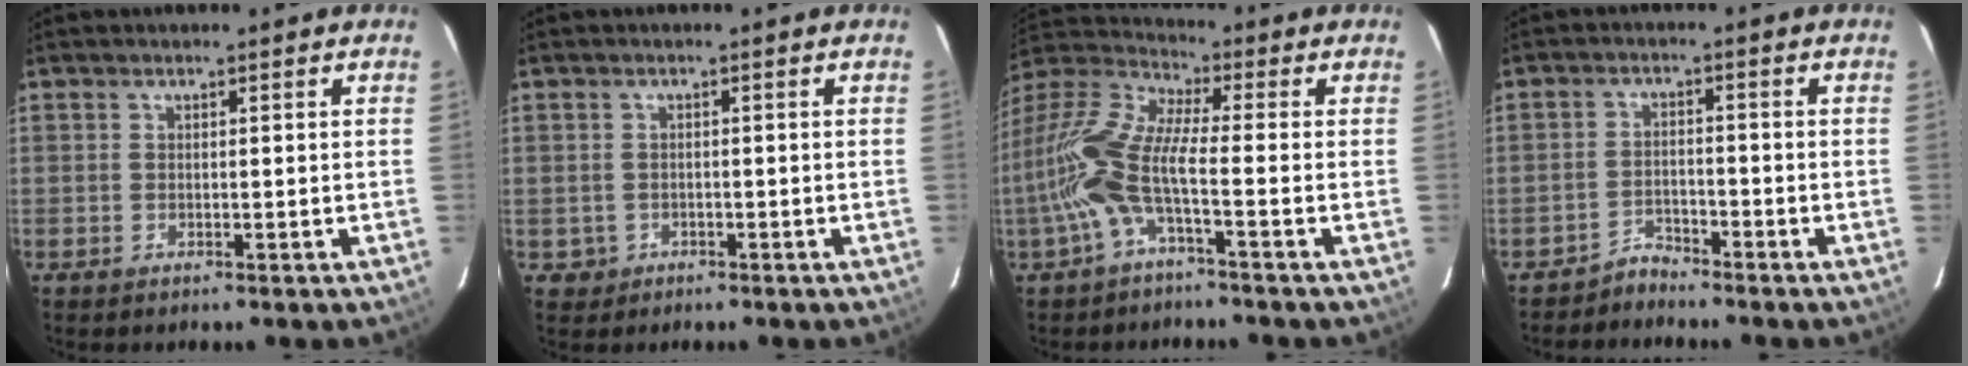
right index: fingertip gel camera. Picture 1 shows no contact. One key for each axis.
{"total": 2.4, "fx": -0.7, "fy": 2.3, "fz": 0.2, "tx": -0.011, "ty": 0.003, "tz": -0.004}
{"total": 12.8, "fx": -3.7, "fy": 2.7, "fz": 12.0, "tx": -0.248, "ty": 0.002, "tz": -0.081}
{"total": 2.9, "fx": -2.8, "fy": 0.6, "fz": -0.4, "tx": 0.008, "ty": 0.006, "tz": -0.052}